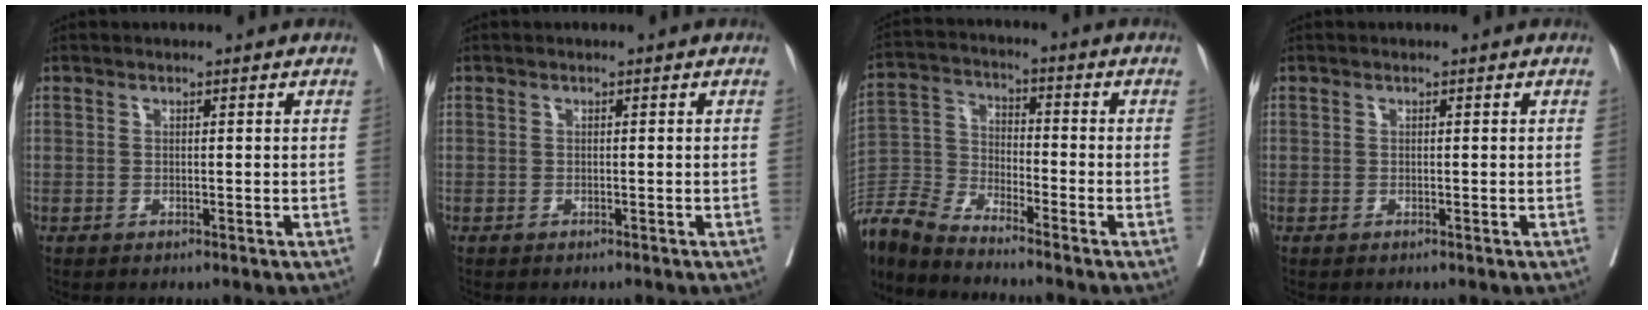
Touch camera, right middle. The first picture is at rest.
{"total": 1.0, "force": [-0.9, 0.1, 0.4], "torque": [-0.003, 0.000, -0.014]}
{"total": 9.8, "force": [-9.6, -0.2, 1.7], "torque": [-0.044, 0.001, -0.199]}
{"total": 0.0}